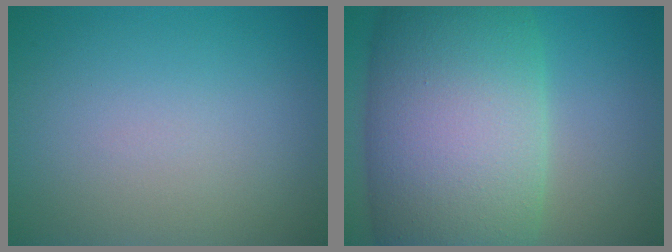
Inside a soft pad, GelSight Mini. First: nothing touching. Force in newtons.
{"total": 15.4, "press": 15.4, "slide": 0.4}